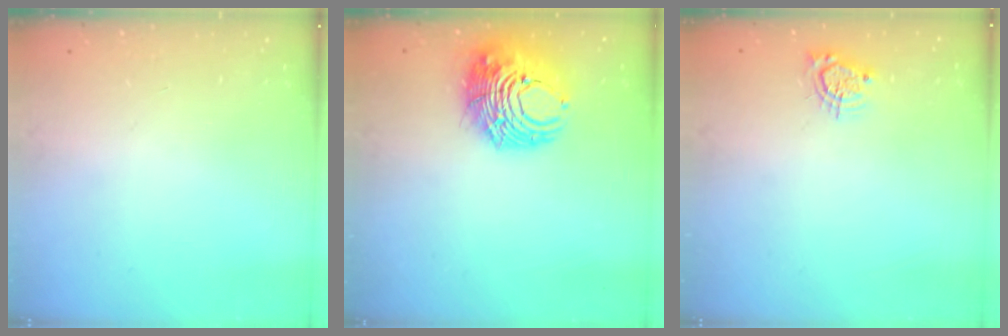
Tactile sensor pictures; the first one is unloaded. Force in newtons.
{"total": 11.6, "press": 11.5, "slide": 1.4}
{"total": 4.9, "press": 4.9, "slide": 0.4}